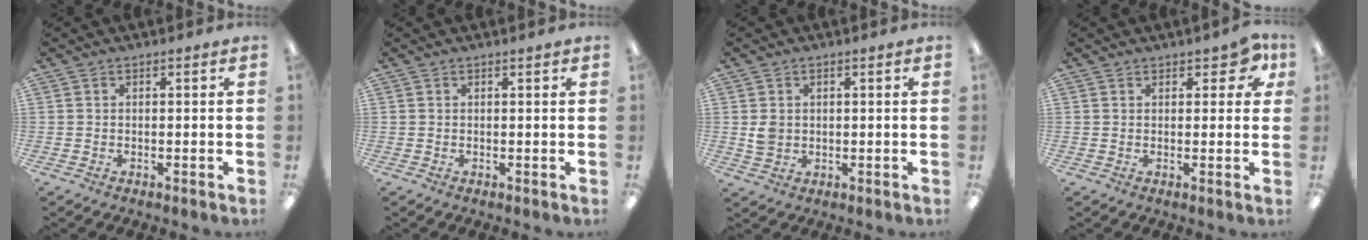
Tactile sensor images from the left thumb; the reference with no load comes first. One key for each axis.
{"total": 0.7, "fx": 0.5, "fy": 0.1, "fz": 0.5, "tx": -0.002, "ty": -0.002, "tz": 0.006}
{"total": 3.2, "fx": 0.8, "fy": 2.8, "fz": 1.5, "tx": -0.023, "ty": 0.002, "tz": 0.013}
{"total": 5.1, "fx": 3.0, "fy": 2.6, "fz": 3.3, "tx": -0.036, "ty": -0.005, "tz": 0.050}